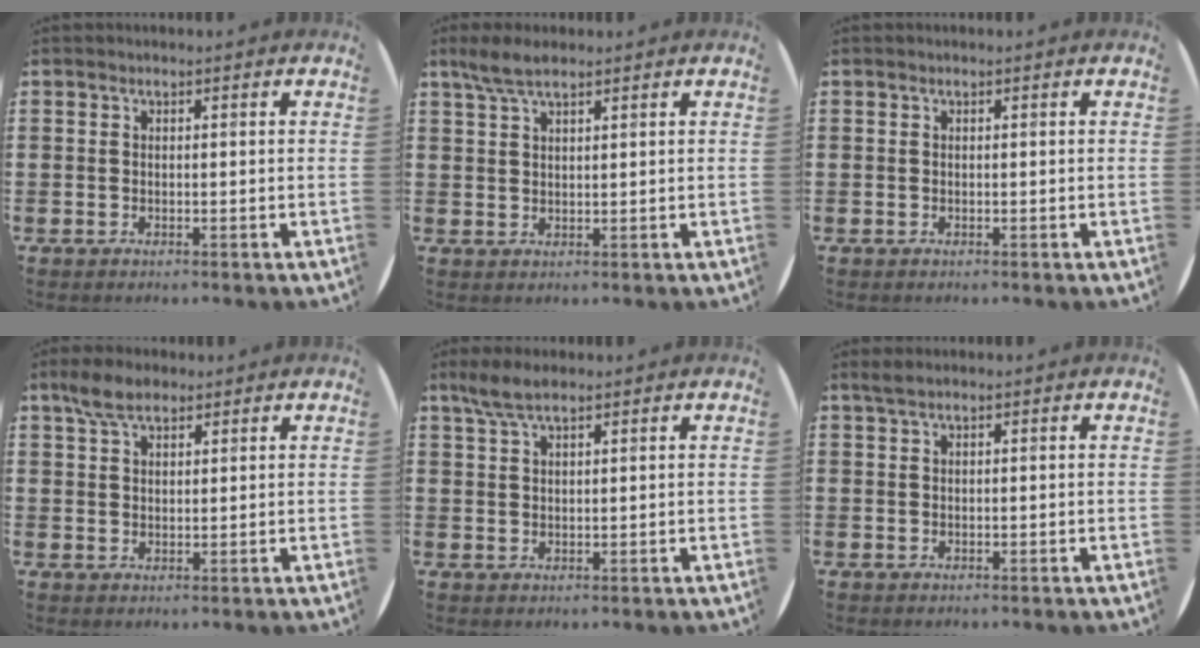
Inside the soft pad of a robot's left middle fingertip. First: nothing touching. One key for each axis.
{"total": 3.8, "fx": 2.8, "fy": 1.0, "fz": 2.3, "tx": -0.050, "ty": 0.004, "tz": 0.052}
{"total": 0.0}
{"total": 4.6, "fx": 3.4, "fy": 2.0, "fz": 2.3, "tx": -0.045, "ty": 0.001, "tz": 0.063}
{"total": 4.0, "fx": 2.9, "fy": 1.0, "fz": 2.5, "tx": -0.054, "ty": 0.004, "tz": 0.053}
{"total": 1.1, "fx": 0.8, "fy": 0.1, "fz": 0.7, "tx": -0.016, "ty": 0.002, "tz": 0.015}